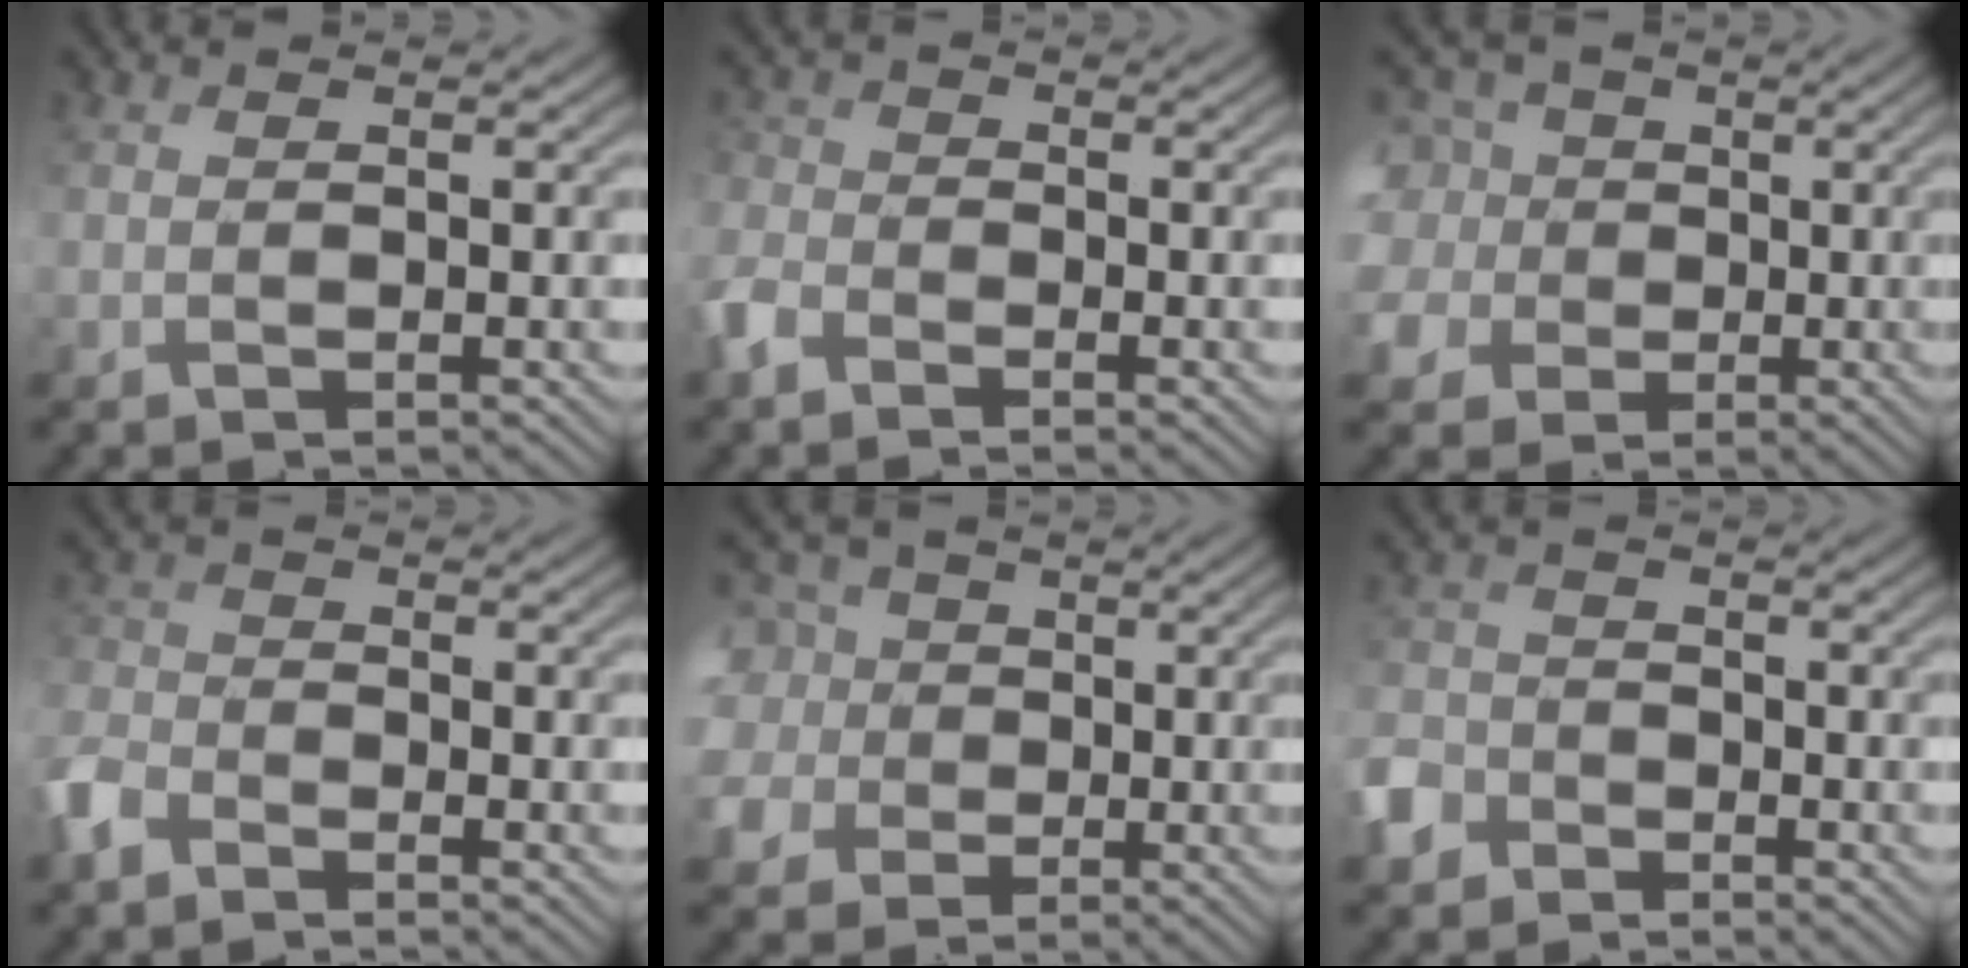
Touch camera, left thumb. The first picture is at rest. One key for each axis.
{"total": 4.2, "fx": -2.7, "fy": 2.6, "fz": 1.8, "tx": -0.053, "ty": -0.002, "tz": -0.074}
{"total": 10.0, "fx": -0.3, "fy": 9.0, "fz": 4.4, "tx": -0.164, "ty": 0.013, "tz": -0.034}
{"total": 4.6, "fx": -3.3, "fy": 2.6, "fz": 2.0, "tx": -0.054, "ty": -0.003, "tz": -0.085}
{"total": 10.0, "fx": -0.3, "fy": 9.0, "fz": 4.3, "tx": -0.165, "ty": 0.011, "tz": -0.034}
{"total": 4.8, "fx": -3.1, "fy": 3.4, "fz": 1.4, "tx": -0.044, "ty": -0.001, "tz": -0.077}